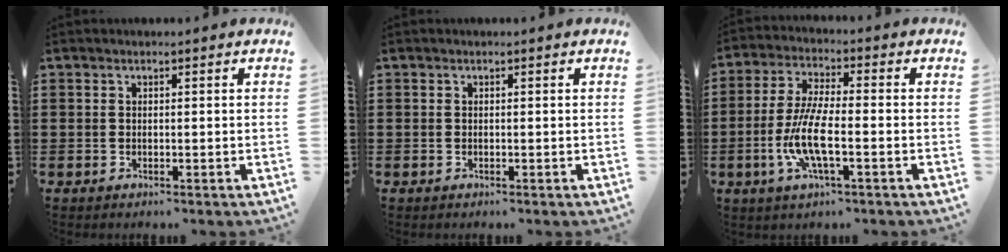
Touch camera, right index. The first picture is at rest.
{"total": 0.0}
{"total": 8.3, "force": [-2.6, 2.1, 7.6], "torque": [-0.173, -0.014, -0.058]}